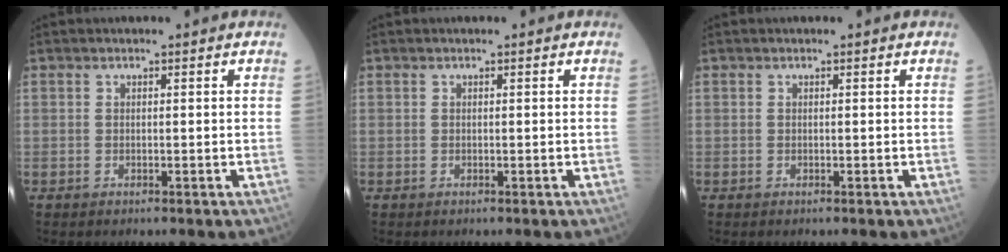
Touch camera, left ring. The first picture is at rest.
{"total": 0.0}
{"total": 0.0}